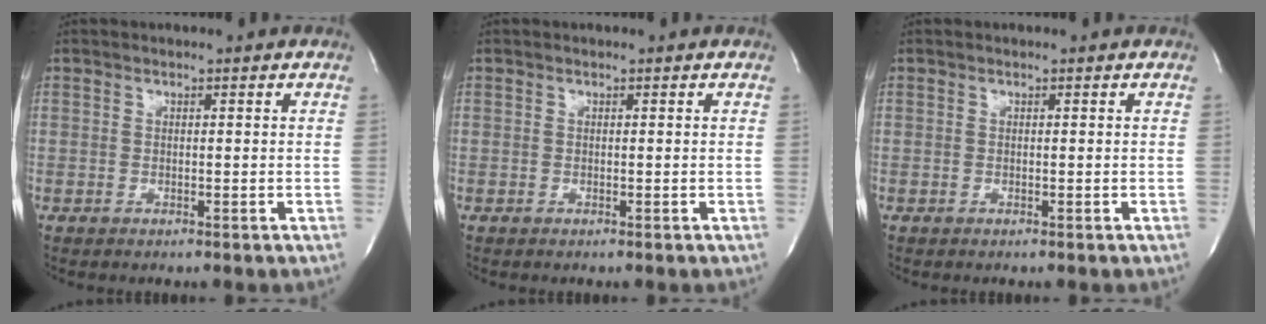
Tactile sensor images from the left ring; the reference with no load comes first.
{"total": 0.0}
{"total": 0.0}